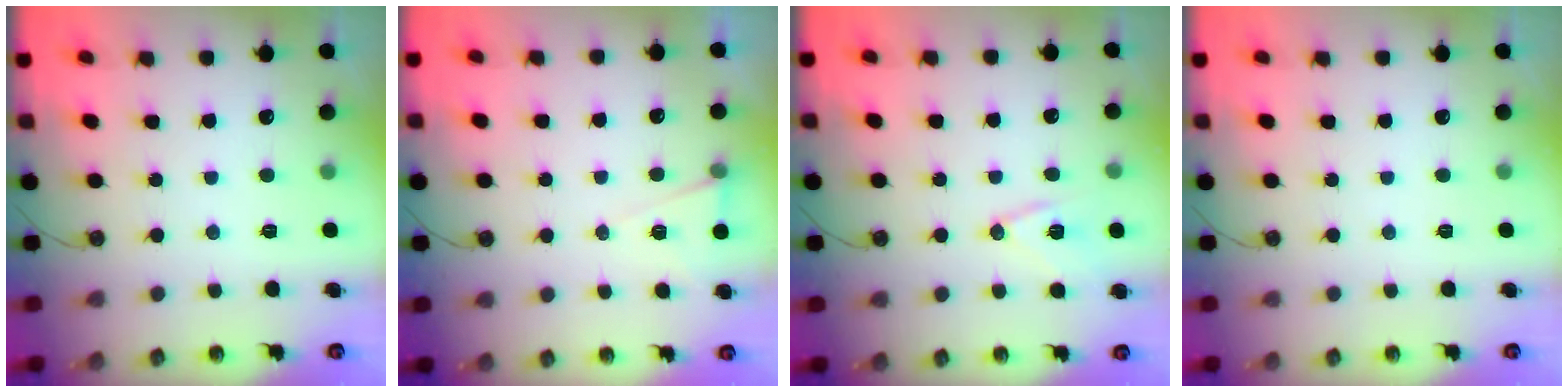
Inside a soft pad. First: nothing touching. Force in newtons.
{"total": 6.3, "press": 4.4, "slide": 4.5}
{"total": 10.8, "press": 10.3, "slide": 3.3}
{"total": 0.0}